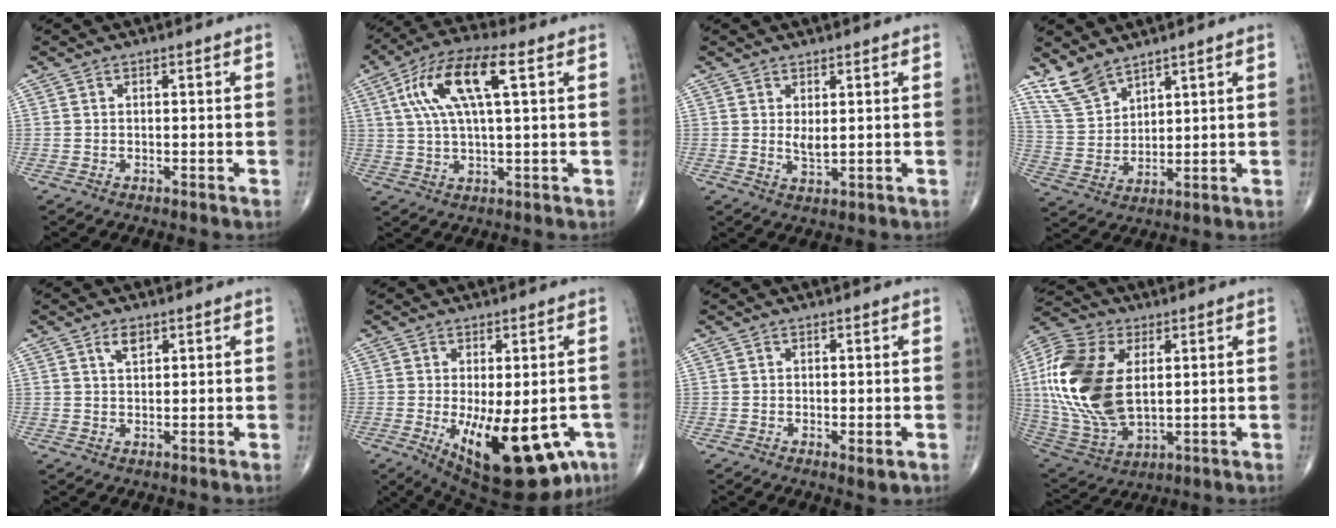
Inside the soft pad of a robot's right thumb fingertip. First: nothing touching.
{"total": 13.6, "force": [4.2, 4.2, 12.2], "torque": [-0.250, 0.019, 0.073]}
{"total": 2.4, "force": [0.6, 0.8, 2.2], "torque": [-0.040, -0.012, 0.014]}
{"total": 7.5, "force": [6.2, 3.1, 2.8], "torque": [-0.051, -0.027, 0.140]}
{"total": 2.7, "force": [1.5, 1.4, 1.8], "torque": [-0.027, -0.008, 0.029]}
{"total": 18.1, "force": [-6.5, 7.7, 15.1], "torque": [-0.183, -0.018, -0.074]}
{"total": 1.9, "force": [-0.5, 0.6, 1.7], "torque": [-0.024, -0.007, -0.005]}
{"total": 22.0, "force": [3.5, 13.0, 17.5], "torque": [-0.373, -0.017, 0.067]}